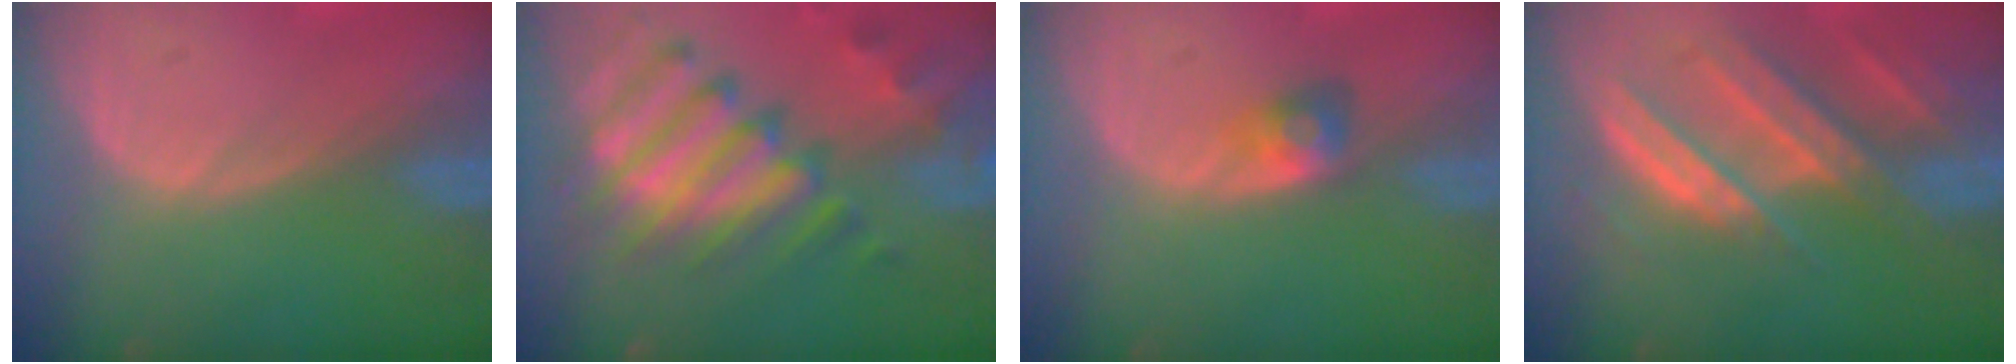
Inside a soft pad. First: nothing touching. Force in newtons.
{"total": 12.3, "press": 10.6, "slide": 6.2}
{"total": 2.7, "press": 2.5, "slide": 1.1}
{"total": 9.6, "press": 8.5, "slide": 4.5}